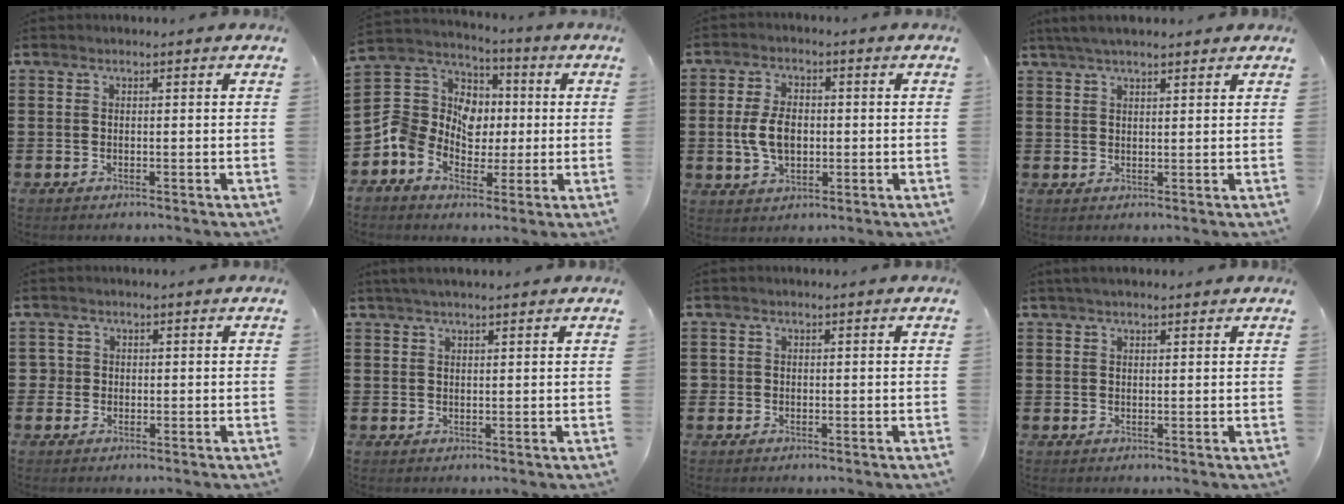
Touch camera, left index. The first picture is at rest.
{"total": 9.7, "force": [-1.8, 8.7, 3.7], "torque": [-0.126, 0.007, -0.042]}
{"total": 6.5, "force": [-0.2, 3.9, 5.1], "torque": [-0.119, 0.005, -0.010]}
{"total": 3.3, "force": [2.6, 0.7, 1.8], "torque": [-0.041, 0.005, 0.049]}
{"total": 1.6, "force": [0.0, 1.6, 0.3], "torque": [-0.013, 0.007, -0.003]}
{"total": 1.8, "force": [1.5, 0.1, 1.0], "torque": [-0.021, 0.003, 0.027]}
{"total": 0.8, "force": [-0.1, 0.8, 0.2], "torque": [-0.006, 0.004, -0.002]}
{"total": 1.6, "force": [1.3, 0.4, 0.8], "torque": [-0.017, 0.004, 0.024]}